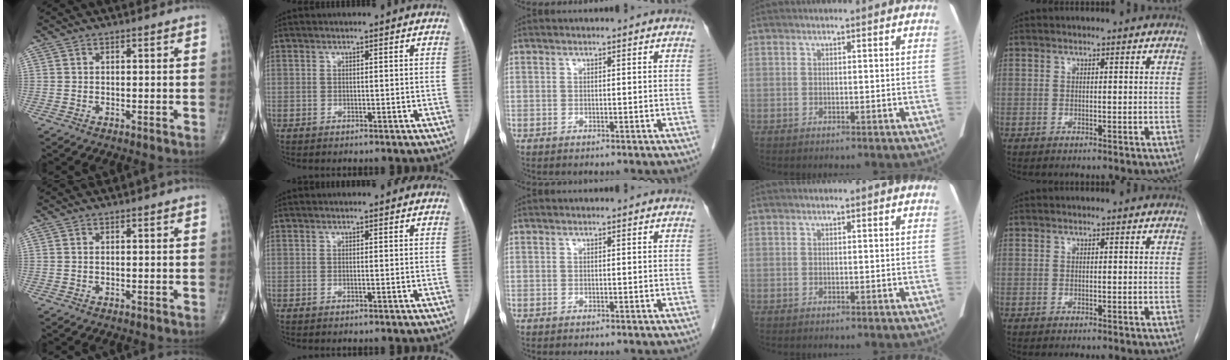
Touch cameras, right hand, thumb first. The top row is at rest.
{}